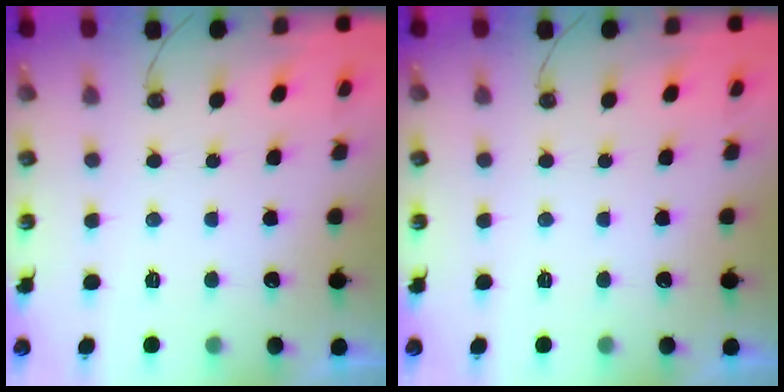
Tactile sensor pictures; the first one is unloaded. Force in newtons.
{"total": 0.0}